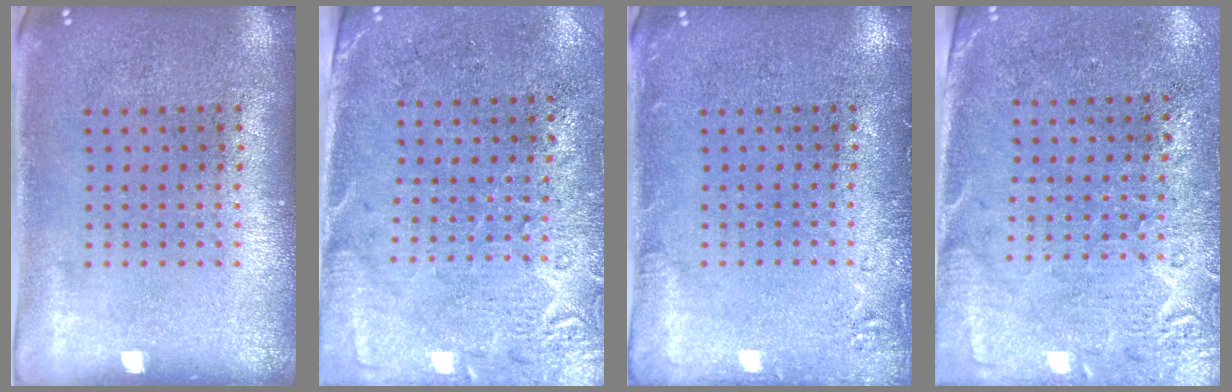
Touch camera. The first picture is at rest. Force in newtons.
{"total": 2.7, "press": 2.4, "slide": 1.2}
{"total": 1.8, "press": 1.7, "slide": 0.4}
{"total": 2.8, "press": 2.4, "slide": 1.5}